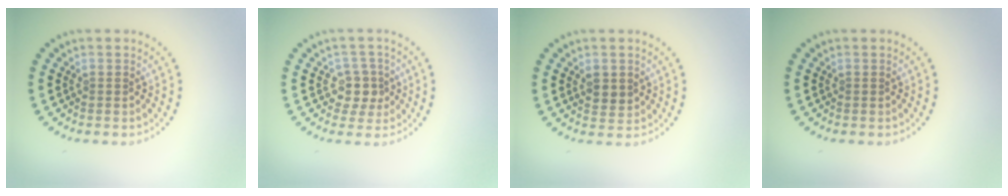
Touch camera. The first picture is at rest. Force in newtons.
{"total": 2.5, "press": 2.1, "slide": 1.2}
{"total": 1.7, "press": 1.7, "slide": 0.5}
{"total": 0.0}